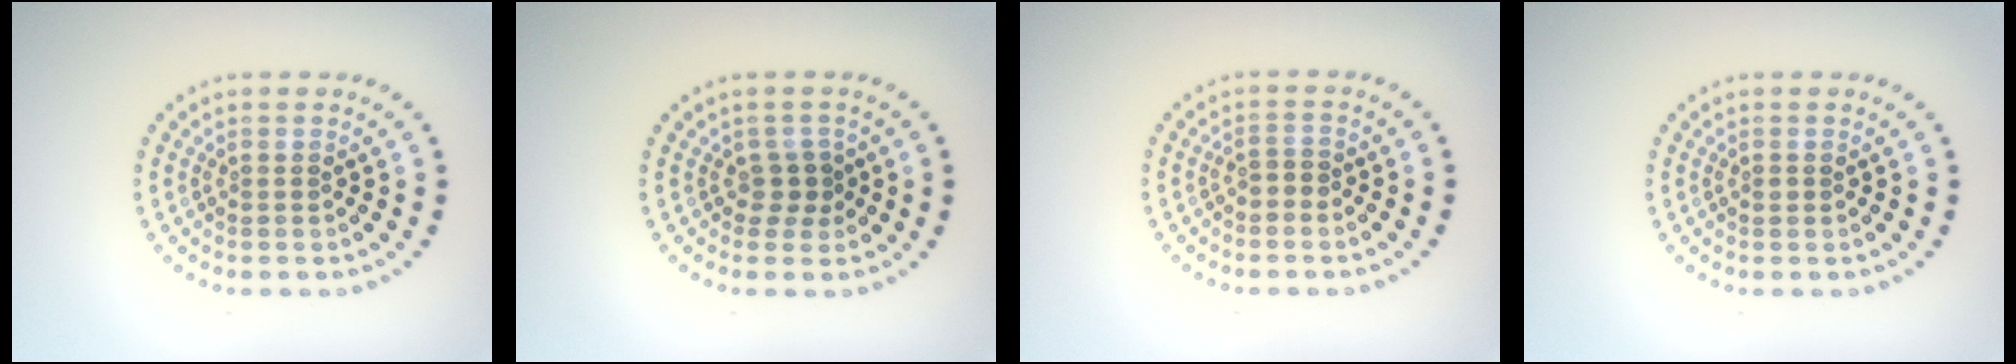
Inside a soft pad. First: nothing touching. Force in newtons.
{"total": 1.8, "press": 1.5, "slide": 1.0}
{"total": 1.0, "press": 0.9, "slide": 0.5}
{"total": 0.6, "press": 0.5, "slide": 0.2}